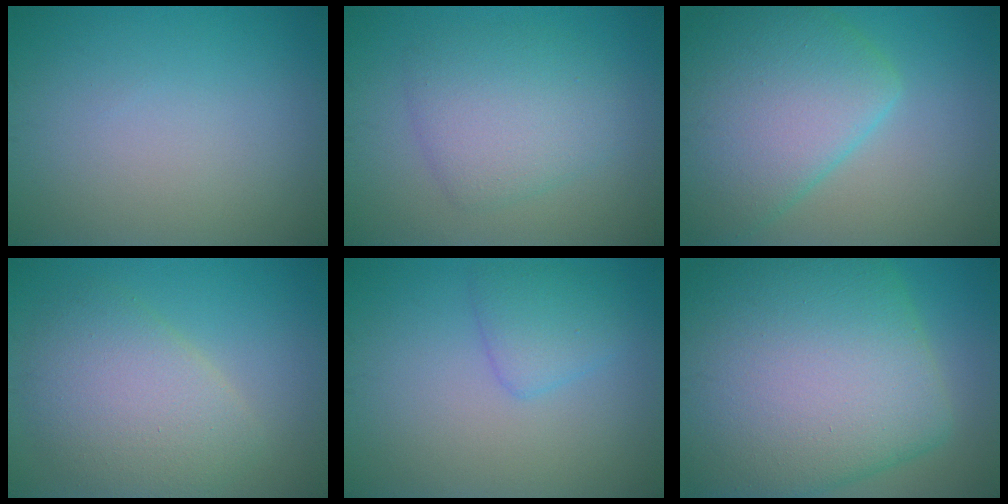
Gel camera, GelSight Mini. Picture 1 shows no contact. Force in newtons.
{"total": 4.4, "press": 4.4, "slide": 0.2}
{"total": 8.9, "press": 8.9, "slide": 0.4}
{"total": 5.7, "press": 5.7, "slide": 0.3}
{"total": 2.5, "press": 2.4, "slide": 0.2}
{"total": 17.1, "press": 17.1, "slide": 0.5}